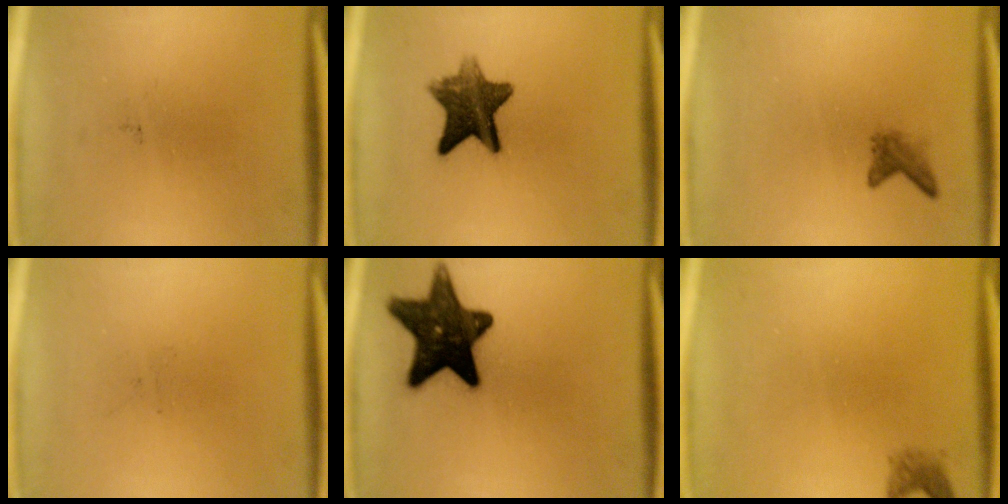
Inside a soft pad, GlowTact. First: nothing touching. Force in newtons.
{"total": 9.6}
{"total": 1.7}
{"total": 0.0}
{"total": 15.5}
{"total": 1.5}